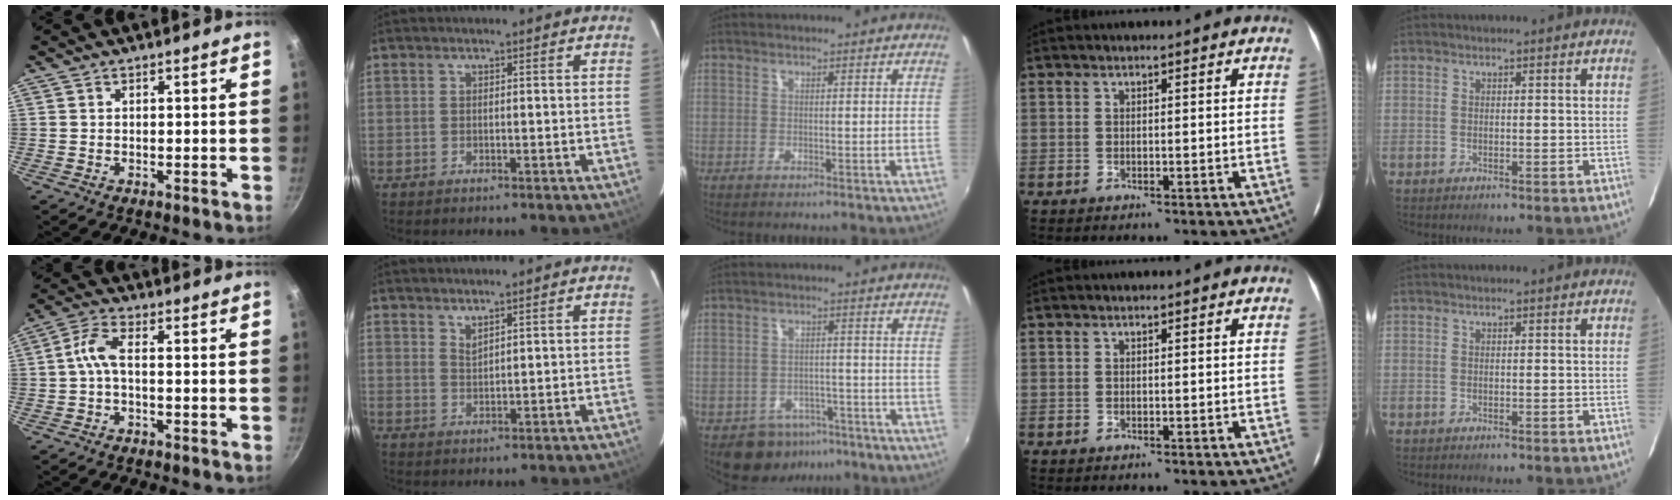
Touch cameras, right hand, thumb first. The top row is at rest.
{"thumb": {"total": 4.7, "force": [-0.9, 1.9, 4.2], "torque": [-0.100, 0.022, -0.028]}, "index": {"total": 1.7, "force": [1.5, 0.2, 0.8], "torque": [-0.014, 0.000, 0.027]}, "middle": {"total": 7.4, "force": [-5.1, 5.1, 1.9], "torque": [-0.044, 0.015, -0.060]}}